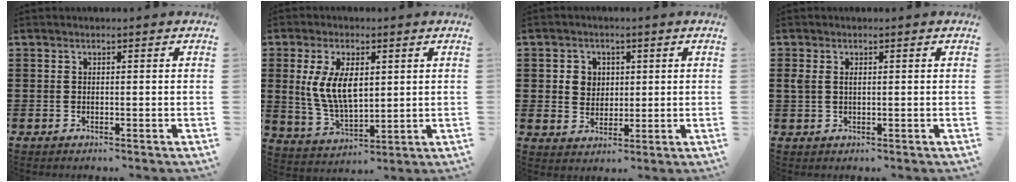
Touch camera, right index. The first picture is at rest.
{"total": 8.7, "force": [1.6, 4.4, 7.3], "torque": [-0.166, 0.005, 0.024]}
{"total": 3.7, "force": [0.9, 3.4, 1.0], "torque": [-0.034, 0.012, 0.015]}
{"total": 1.4, "force": [0.4, 0.8, 1.1], "torque": [-0.032, 0.004, 0.003]}